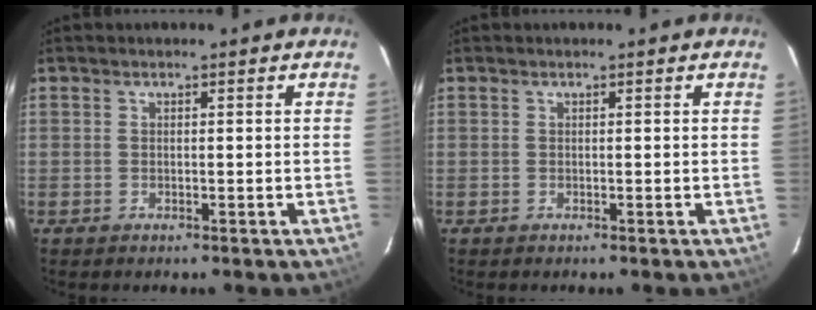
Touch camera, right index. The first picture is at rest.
{"total": 0.0}